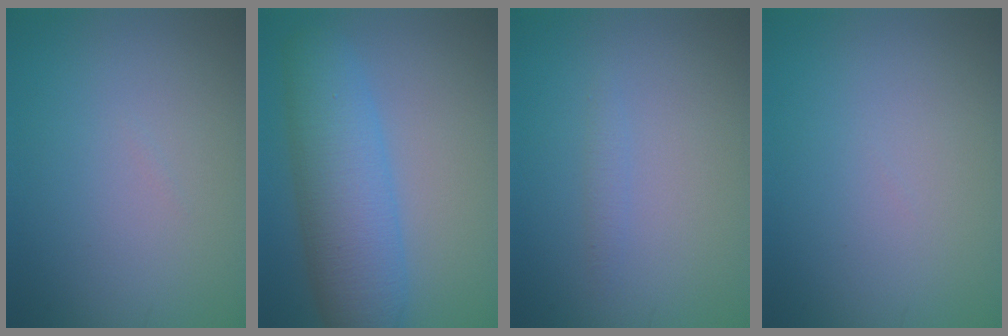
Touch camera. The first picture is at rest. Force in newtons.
{"total": 7.4, "press": 7.4, "slide": 0.2}
{"total": 0.7, "press": 0.7, "slide": 0.1}
{"total": 0.0}